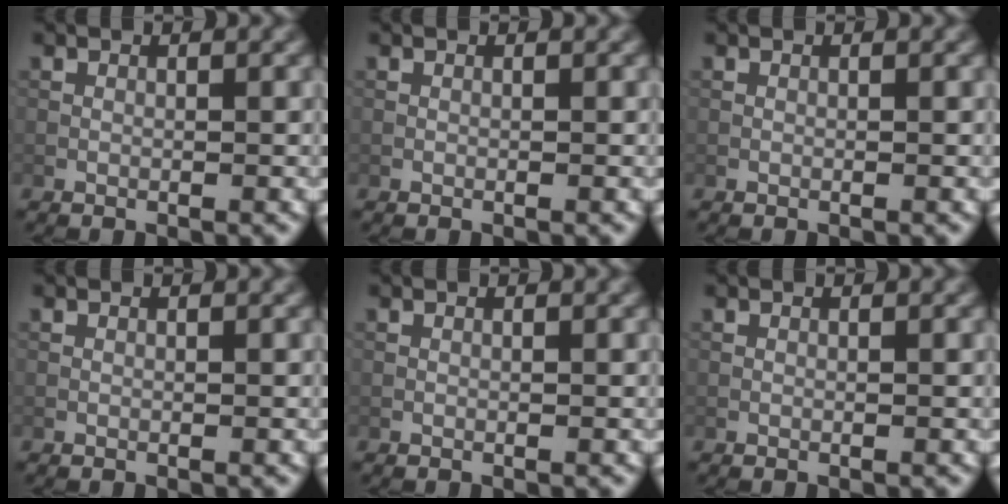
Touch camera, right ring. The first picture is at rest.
{"total": 0.0}
{"total": 0.0}
{"total": 0.0}
{"total": 0.0}
{"total": 0.0}